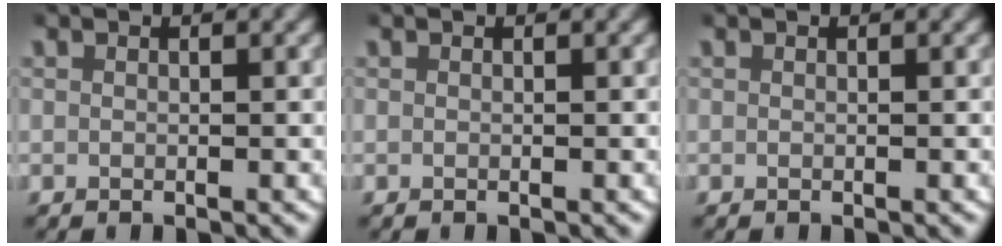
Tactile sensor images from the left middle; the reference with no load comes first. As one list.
[{"total": 0.0}, {"total": 0.0}]